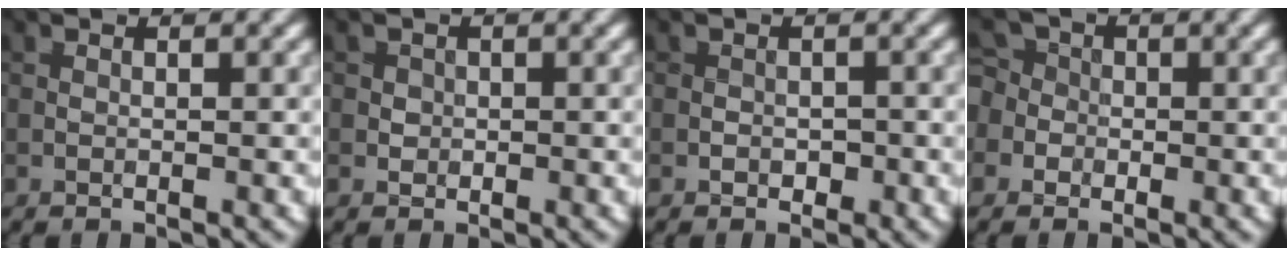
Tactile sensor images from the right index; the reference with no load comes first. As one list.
[{"total": 1.0, "force": [0.1, 0.9, 0.1], "torque": [0.007, -0.002, 0.001]}, {"total": 0.6, "force": [-0.1, 0.5, 0.2], "torque": [0.000, -0.002, -0.001]}, {"total": 5.0, "force": [-0.6, 4.6, 1.7], "torque": [-0.022, 0.021, -0.049]}]